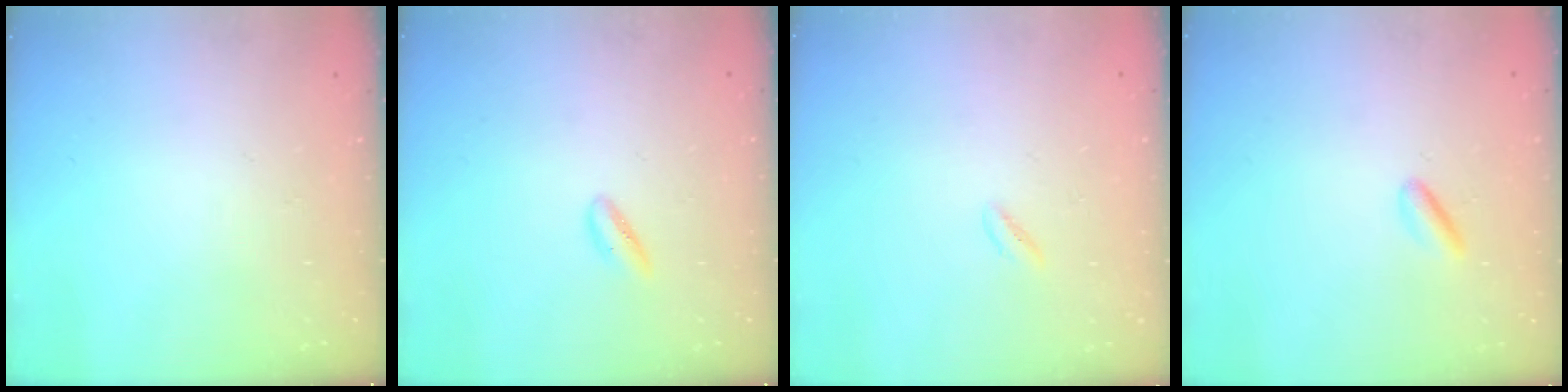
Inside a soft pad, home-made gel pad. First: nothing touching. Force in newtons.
{"total": 3.9, "press": 3.7, "slide": 1.2}
{"total": 0.6, "press": 0.3, "slide": 0.6}
{"total": 2.2, "press": 2.1, "slide": 0.5}